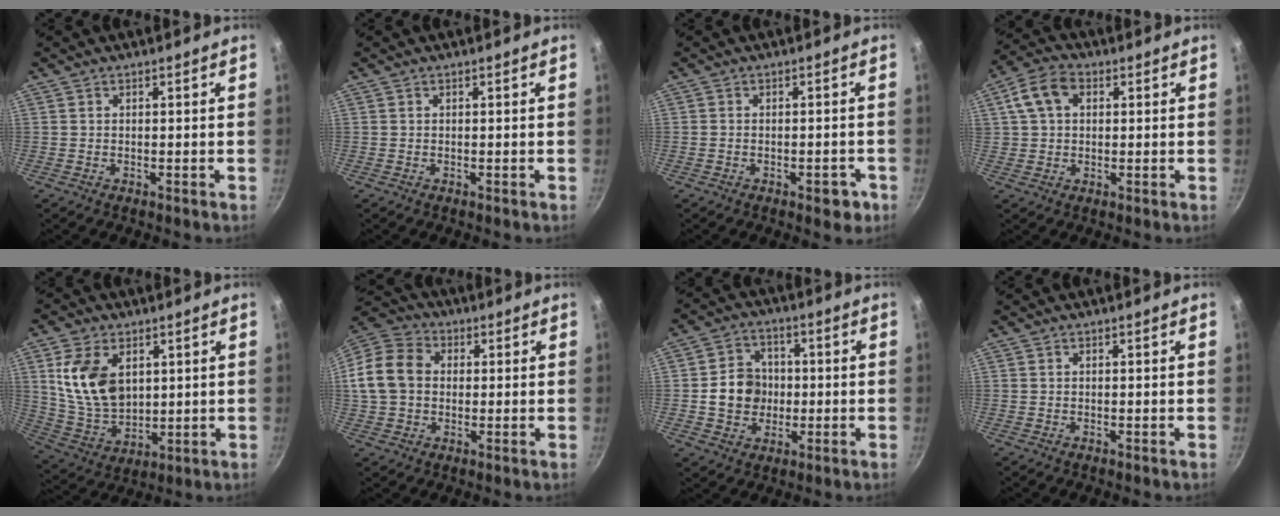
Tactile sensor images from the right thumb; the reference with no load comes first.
{"total": 0.0}
{"total": 3.8, "force": [-1.9, 1.9, 2.7], "torque": [-0.020, 0.019, -0.016]}
{"total": 8.0, "force": [2.2, 5.8, 5.1], "torque": [-0.085, 0.015, 0.031]}
{"total": 14.1, "force": [3.9, 9.4, 9.7], "torque": [-0.161, -0.026, 0.089]}
{"total": 13.0, "force": [1.0, 10.4, 7.7], "torque": [-0.126, 0.025, 0.003]}
{"total": 9.3, "force": [-0.4, 8.2, 4.4], "torque": [-0.042, 0.014, -0.012]}
{"total": 0.0}